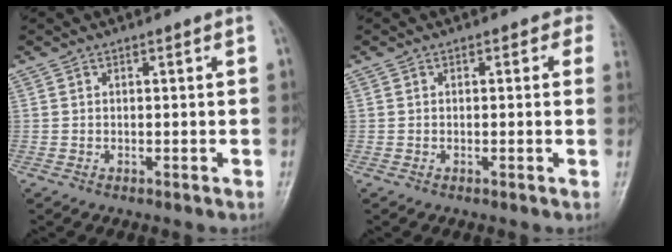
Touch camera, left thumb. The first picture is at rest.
{"total": 2.0, "force": [1.0, 1.5, 0.9], "torque": [0.017, -0.002, -0.005]}